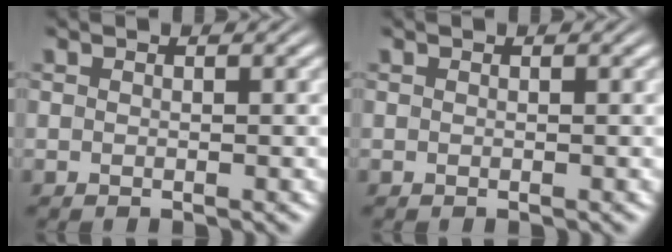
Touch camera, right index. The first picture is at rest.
{"total": 0.0}